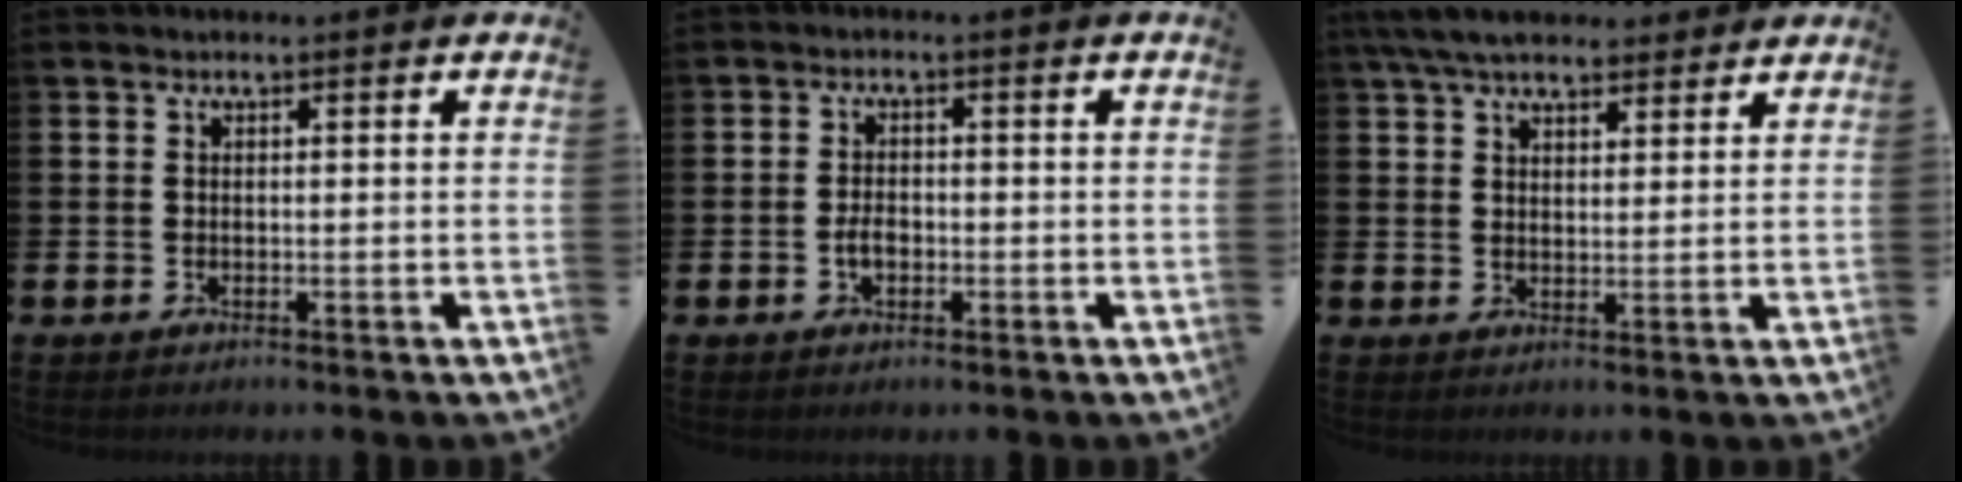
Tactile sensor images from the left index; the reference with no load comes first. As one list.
[{"total": 2.2, "force": [-0.6, 1.4, 1.6], "torque": [-0.018, 0.000, -0.014]}, {"total": 6.3, "force": [5.8, 1.8, 1.9], "torque": [-0.051, -0.014, 0.108]}]